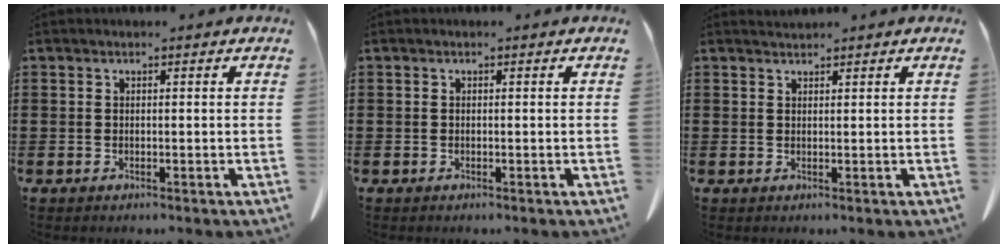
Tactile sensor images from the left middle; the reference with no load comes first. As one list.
[{"total": 0.0}, {"total": 1.0, "force": [1.0, 0.0, 0.1], "torque": [-0.004, -0.001, 0.019]}]